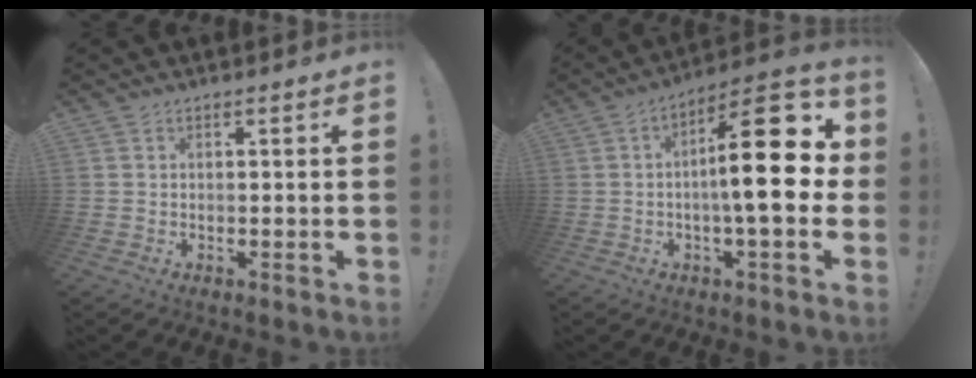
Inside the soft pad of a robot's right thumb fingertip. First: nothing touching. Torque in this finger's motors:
{"motor_torque": [1.69, 3.29, 0.99, -0.54, 0.17]}